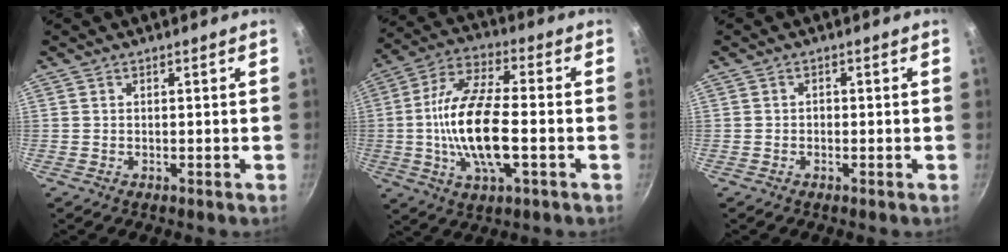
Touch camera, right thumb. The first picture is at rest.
{"total": 17.3, "force": [-2.2, 6.7, 15.8], "torque": [-0.315, 0.019, -0.043]}
{"total": 0.8, "force": [-0.3, 0.6, 0.4], "torque": [-0.003, 0.003, -0.008]}